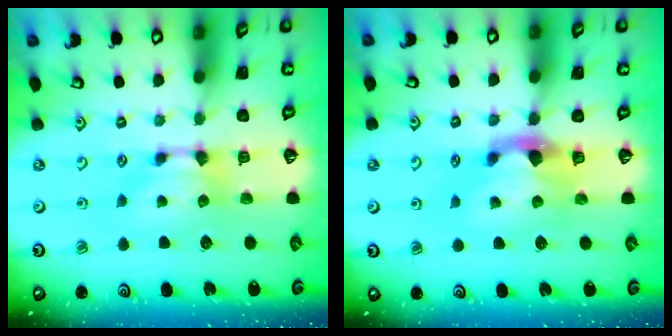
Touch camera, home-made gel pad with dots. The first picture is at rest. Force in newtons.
{"total": 2.9, "press": 2.5, "slide": 1.5}